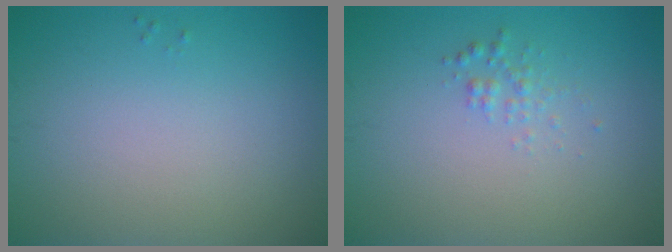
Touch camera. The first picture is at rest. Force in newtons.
{"total": 1.0, "press": 1.0, "slide": 0.0}